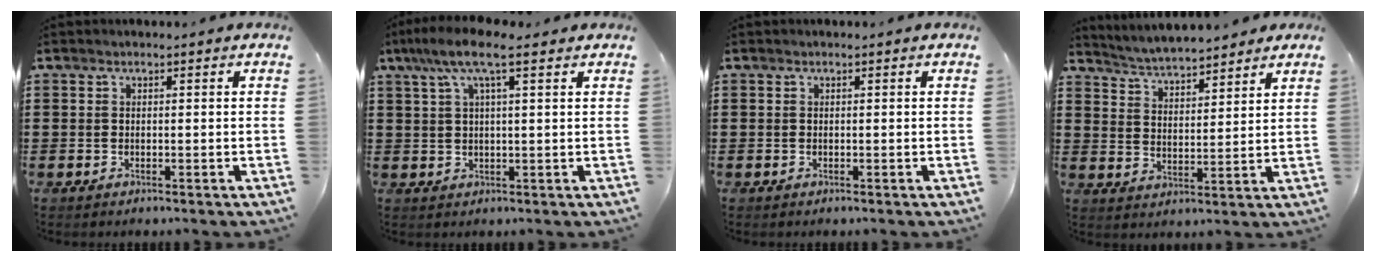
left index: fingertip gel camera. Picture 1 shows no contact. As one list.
[{"total": 7.1, "force": [3.9, 1.6, 5.7], "torque": [-0.123, 0.006, 0.067]}, {"total": 0.0}, {"total": 4.3, "force": [4.3, 0.3, 0.5], "torque": [-0.029, -0.020, 0.075]}]